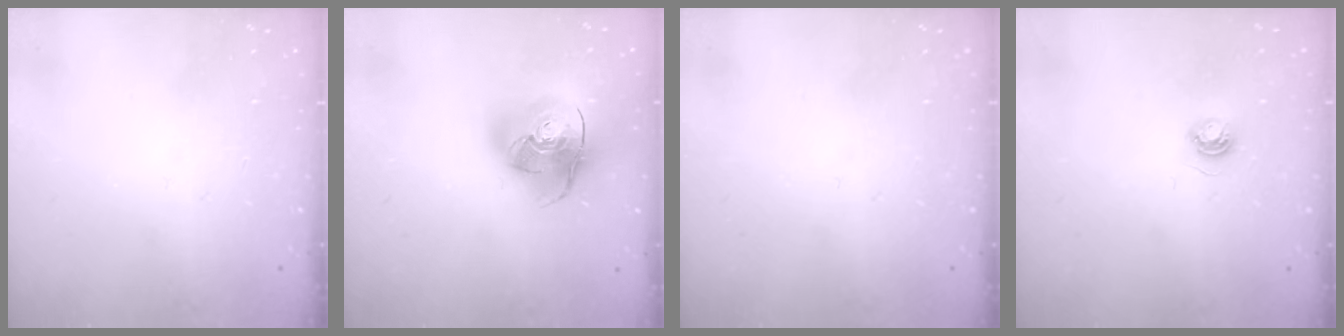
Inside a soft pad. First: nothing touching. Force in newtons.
{"total": 17.9, "press": 17.8, "slide": 2.3}
{"total": 0.0}
{"total": 3.7, "press": 3.7, "slide": 0.5}